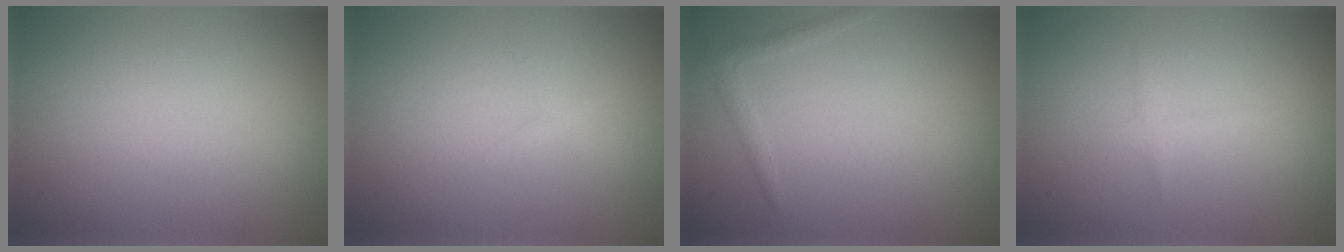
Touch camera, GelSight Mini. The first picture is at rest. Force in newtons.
{"total": 0.7, "press": 0.7, "slide": 0.0}
{"total": 1.1, "press": 1.1, "slide": 0.0}
{"total": 0.8, "press": 0.8, "slide": 0.1}